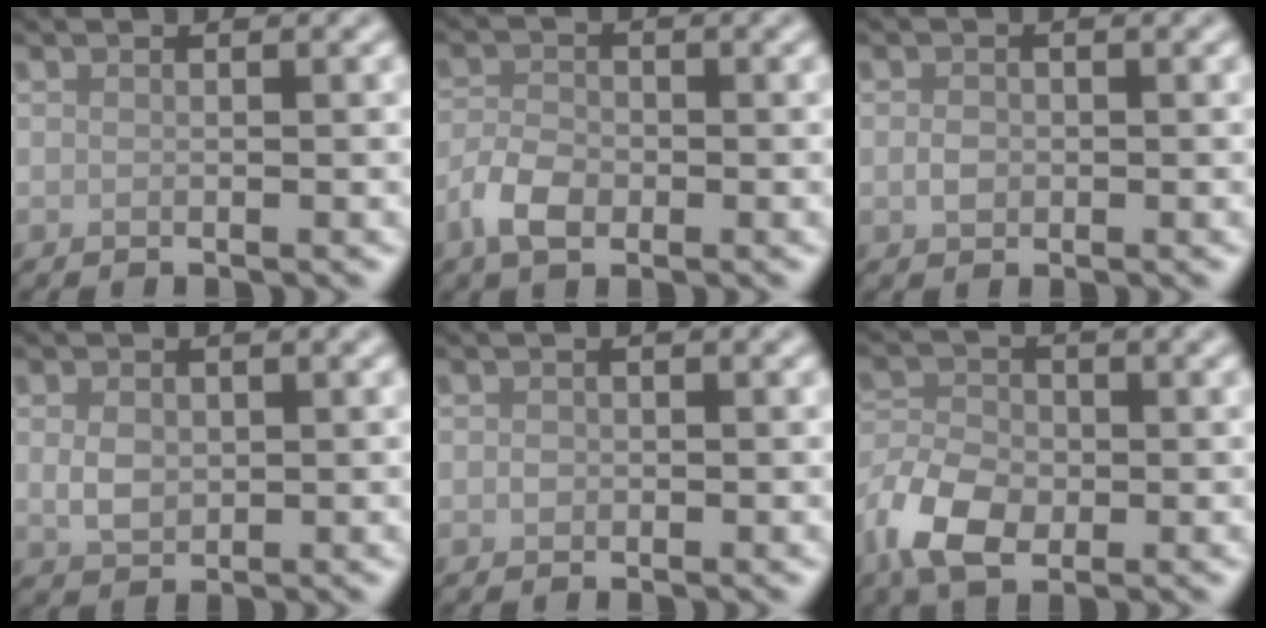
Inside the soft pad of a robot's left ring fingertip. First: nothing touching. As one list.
[{"total": 3.4, "force": [-1.6, 2.0, 2.2], "torque": [-0.041, 0.002, -0.039]}, {"total": 1.3, "force": [-0.2, 1.1, 0.8], "torque": [-0.016, -0.001, -0.006]}, {"total": 2.4, "force": [0.2, 1.8, 1.6], "torque": [-0.033, -0.001, 0.004]}, {"total": 0.8, "force": [-0.1, 0.7, 0.3], "torque": [-0.003, -0.003, -0.004]}, {"total": 6.3, "force": [-2.8, 4.0, 4.1], "torque": [-0.086, -0.001, -0.063]}]